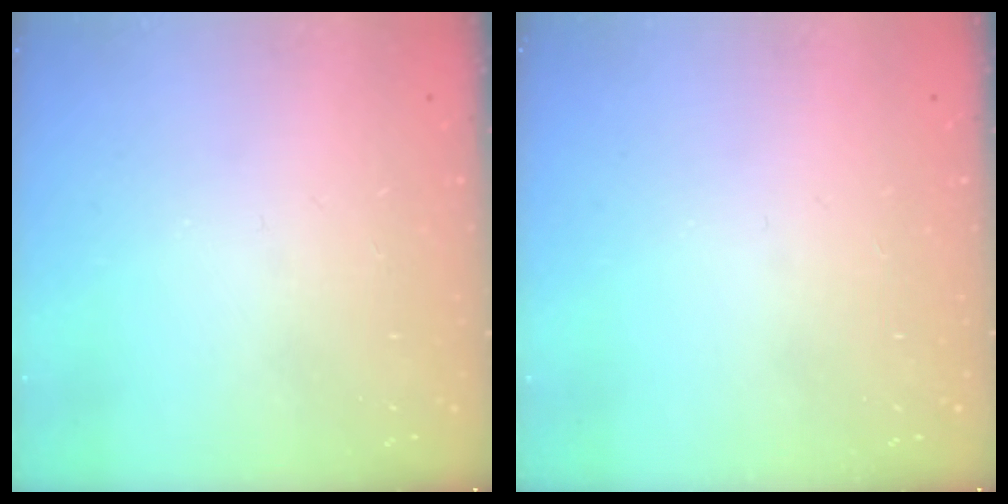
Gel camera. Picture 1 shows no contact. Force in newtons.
{"total": 0.0}